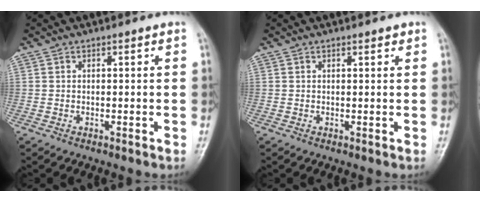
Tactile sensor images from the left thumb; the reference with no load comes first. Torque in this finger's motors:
{"motor_torque": [-0.07, 0.27, 0.00, 0.11, 0.03]}